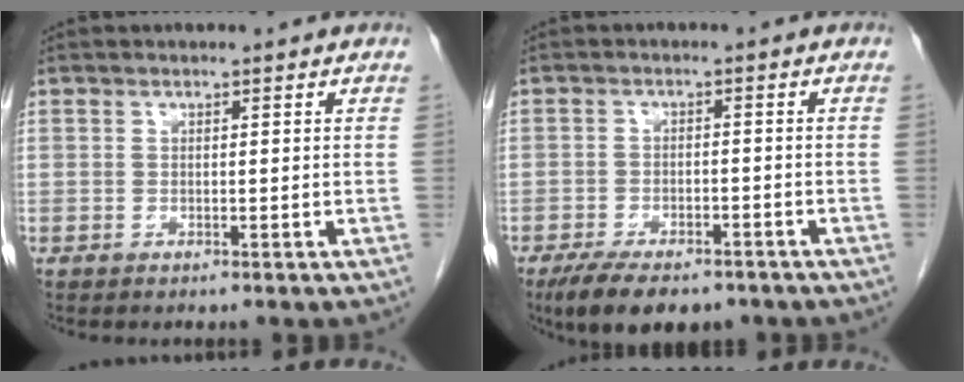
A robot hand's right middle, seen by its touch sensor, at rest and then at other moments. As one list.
[{"total": 9.9, "force": [-7.3, 3.9, 5.3], "torque": [-0.079, -0.006, -0.110]}]